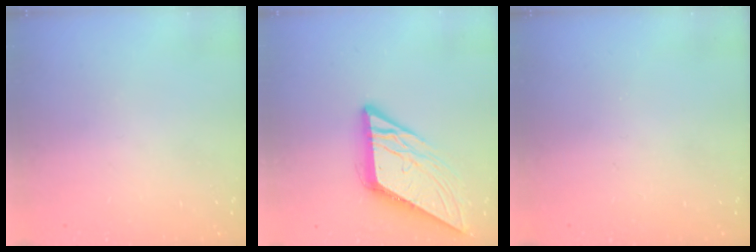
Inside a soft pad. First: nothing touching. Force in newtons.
{"total": 10.5, "press": 10.4, "slide": 0.9}
{"total": 0.0}